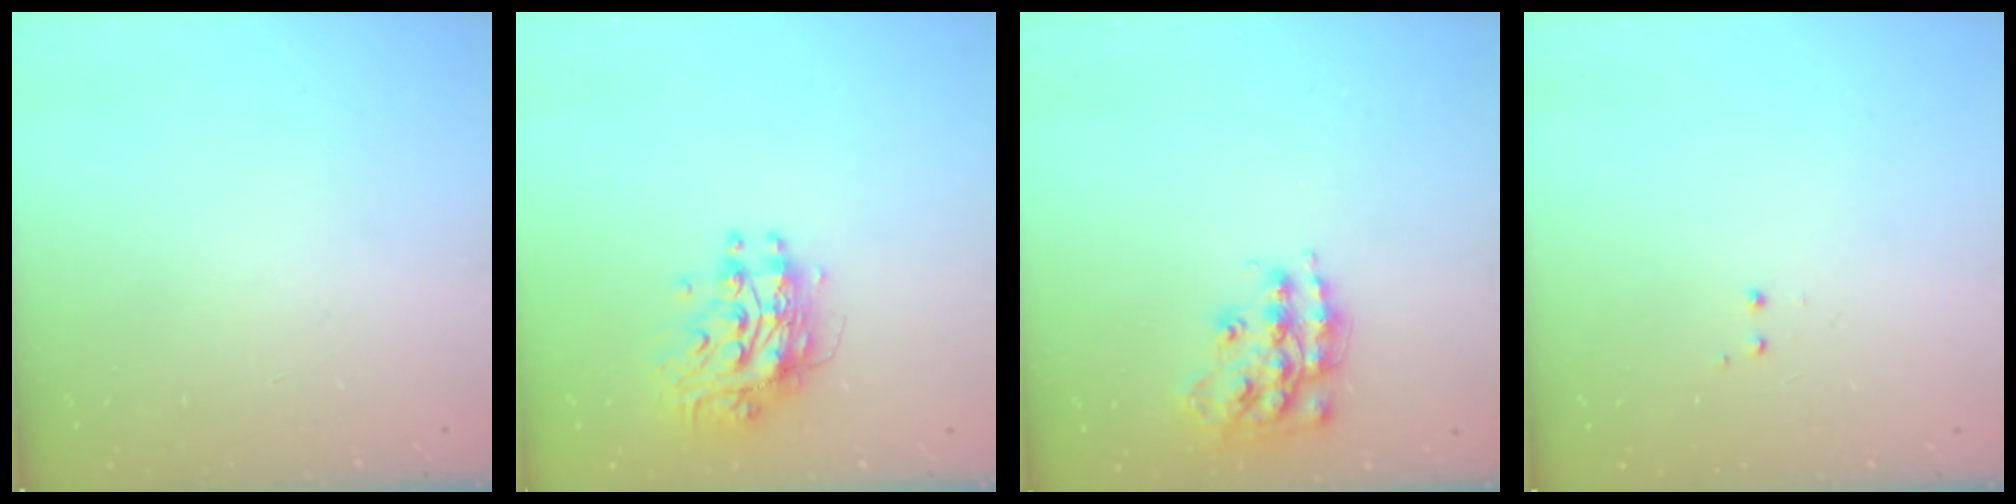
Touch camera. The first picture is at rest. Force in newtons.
{"total": 9.7, "press": 9.6, "slide": 0.9}
{"total": 15.3, "press": 15.3, "slide": 1.0}
{"total": 1.2, "press": 1.0, "slide": 0.6}